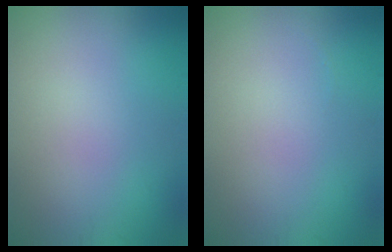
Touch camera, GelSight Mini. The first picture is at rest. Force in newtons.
{"total": 0.0}